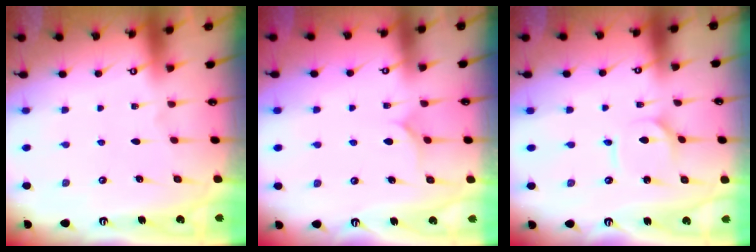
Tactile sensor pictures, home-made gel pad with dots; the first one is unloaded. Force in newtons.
{"total": 6.3, "press": 6.2, "slide": 0.6}
{"total": 2.4, "press": 2.3, "slide": 0.2}